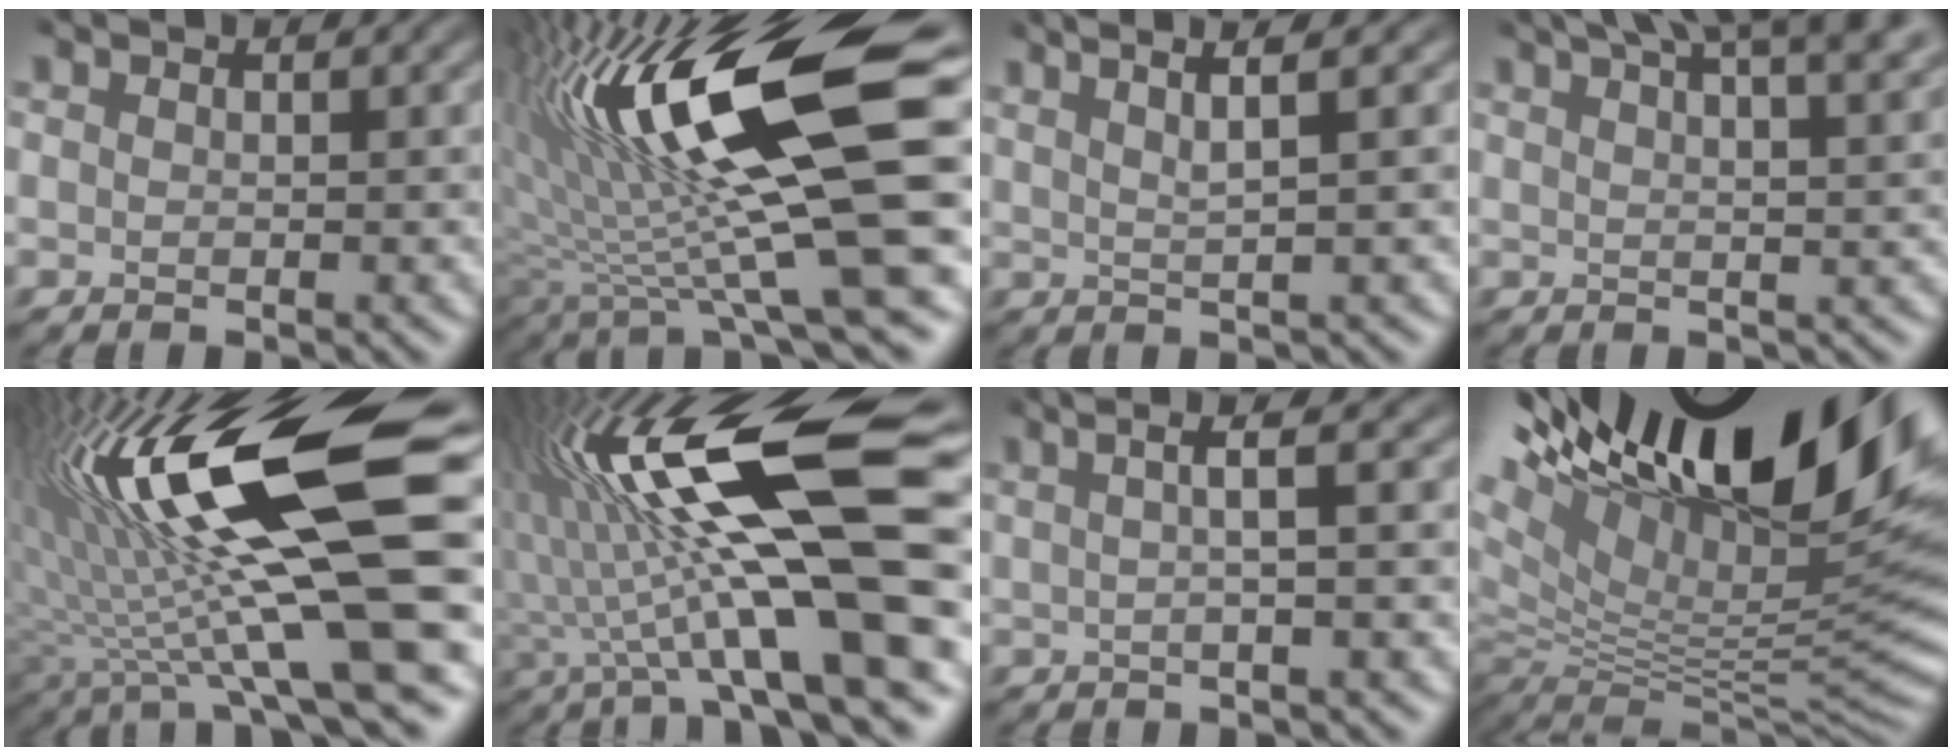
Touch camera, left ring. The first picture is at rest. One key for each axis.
{"total": 15.3, "fx": 2.1, "fy": 3.7, "fz": 14.7, "tx": -0.249, "ty": -0.007, "tz": 0.031}
{"total": 3.7, "fx": 2.1, "fy": 0.6, "fz": 3.1, "tx": -0.033, "ty": 0.017, "tz": 0.010}
{"total": 11.0, "fx": 7.0, "fy": 3.6, "fz": 7.6, "tx": -0.073, "ty": 0.040, "tz": 0.054}
{"total": 17.4, "fx": 2.0, "fy": 4.2, "fz": 16.7, "tx": -0.292, "ty": 0.003, "tz": 0.030}
{"total": 16.0, "fx": 0.4, "fy": 3.4, "fz": 15.7, "tx": -0.264, "ty": 0.015, "tz": -0.002}
{"total": 3.6, "fx": 0.9, "fy": 0.8, "fz": 3.4, "tx": -0.031, "ty": 0.015, "tz": -0.017}
{"total": 19.1, "fx": 7.8, "fy": 8.4, "fz": 15.2, "tx": -0.209, "ty": 0.019, "tz": 0.148}